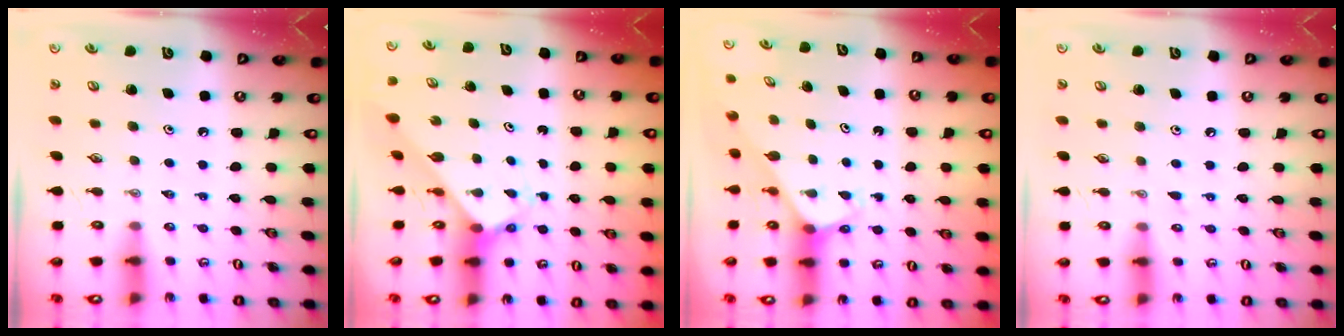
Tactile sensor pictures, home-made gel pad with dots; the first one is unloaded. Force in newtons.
{"total": 2.6, "press": 2.6, "slide": 0.2}
{"total": 2.6, "press": 2.6, "slide": 0.1}
{"total": 4.9, "press": 4.8, "slide": 0.5}